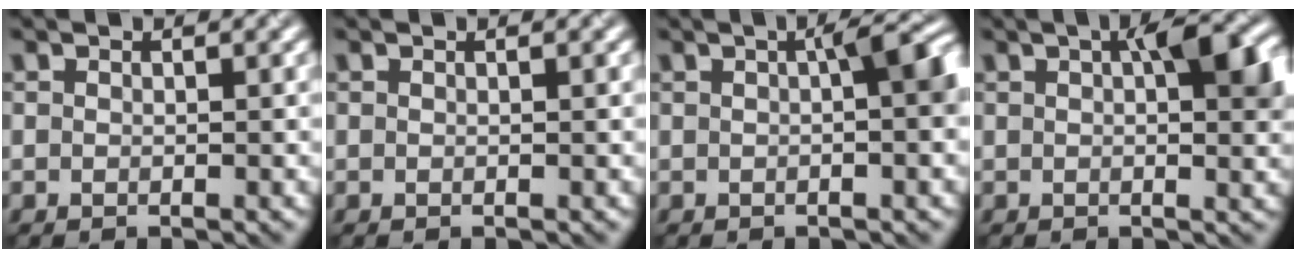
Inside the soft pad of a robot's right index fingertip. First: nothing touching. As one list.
[{"total": 0.0}, {"total": 3.8, "force": [0.5, 0.9, 3.7], "torque": [-0.048, 0.014, 0.004]}, {"total": 5.6, "force": [1.4, 2.1, 5.0], "torque": [-0.065, 0.009, 0.020]}]